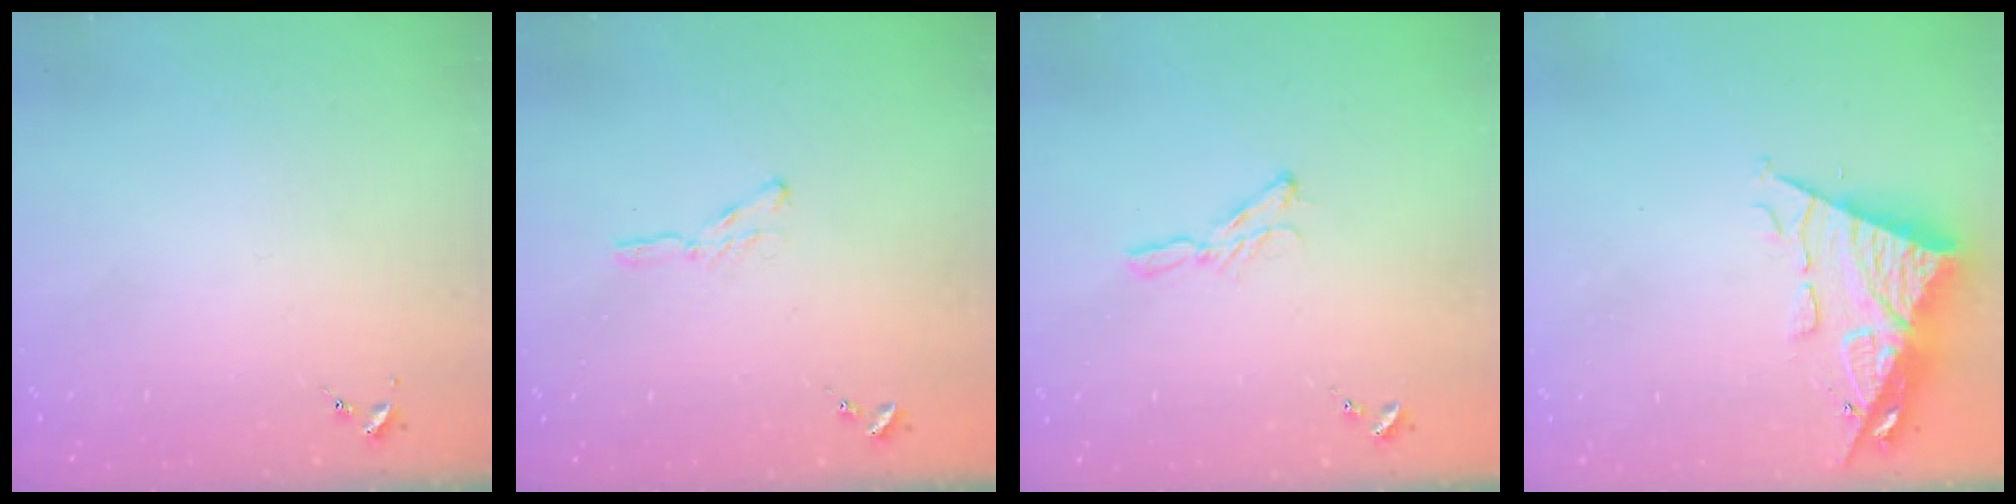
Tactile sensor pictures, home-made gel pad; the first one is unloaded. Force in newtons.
{"total": 4.3, "press": 4.2, "slide": 0.4}
{"total": 5.7, "press": 5.7, "slide": 0.1}
{"total": 13.0, "press": 12.9, "slide": 1.4}